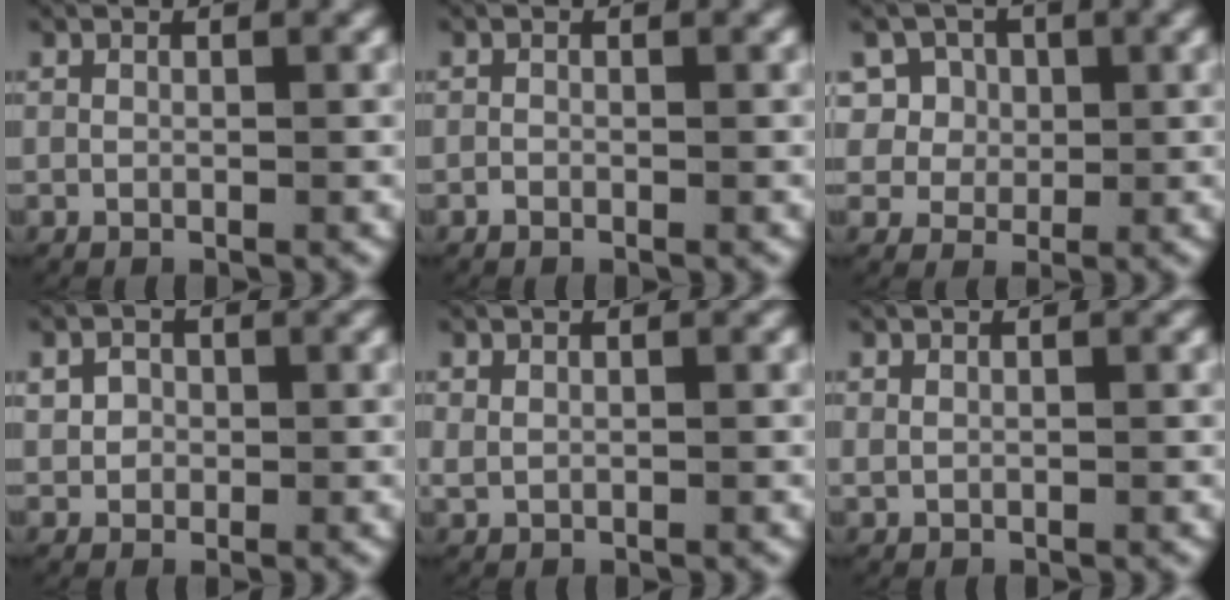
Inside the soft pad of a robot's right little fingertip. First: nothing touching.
{"total": 0.5, "force": [-0.4, 0.2, 0.1], "torque": [-0.006, -0.006, -0.006]}
{"total": 6.6, "force": [0.8, 6.1, 2.2], "torque": [-0.071, -0.013, 0.011]}
{"total": 3.0, "force": [0.3, 2.7, 1.2], "torque": [-0.033, -0.005, 0.009]}
{"total": 1.0, "force": [0.4, 0.8, 0.4], "torque": [-0.014, -0.003, 0.014]}
{"total": 0.5, "force": [0.3, 0.4, 0.3], "torque": [-0.008, -0.002, 0.010]}